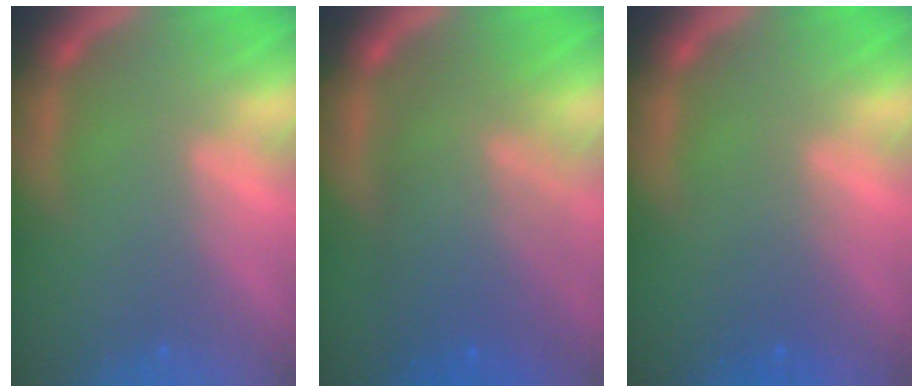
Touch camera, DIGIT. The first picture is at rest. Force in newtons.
{"total": 8.5}
{"total": 2.0}